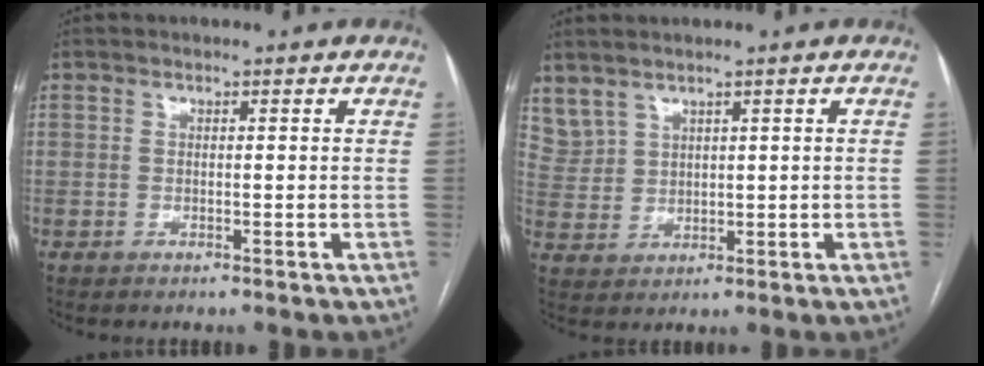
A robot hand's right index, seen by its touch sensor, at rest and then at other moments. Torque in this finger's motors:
{"motor_torque": [-0.25, -0.02, 0.02, 0.00]}